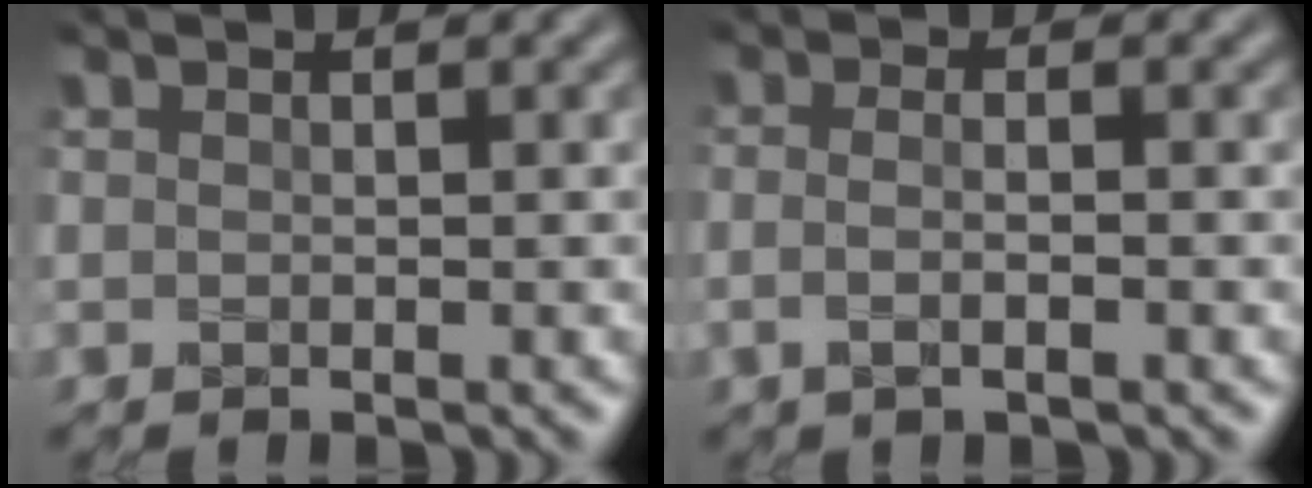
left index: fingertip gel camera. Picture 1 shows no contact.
{"total": 2.5, "force": [-0.3, 1.1, 2.2], "torque": [-0.028, -0.003, -0.019]}